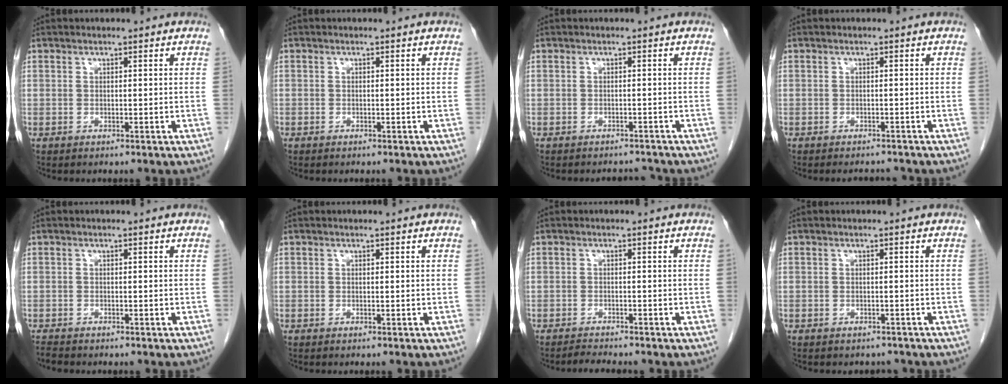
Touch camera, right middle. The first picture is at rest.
{"total": 0.0}
{"total": 2.3, "force": [-2.2, 0.3, -0.3], "torque": [0.006, -0.007, -0.030]}
{"total": 1.8, "force": [-1.8, 0.2, 0.1], "torque": [0.000, -0.008, -0.021]}
{"total": 1.4, "force": [-1.3, 0.4, 0.4], "torque": [-0.013, -0.004, -0.021]}
{"total": 0.0}
{"total": 1.8, "force": [-1.8, -0.3, 0.3], "torque": [-0.014, -0.011, -0.031]}
{"total": 2.8, "force": [-2.5, 1.2, 0.3], "torque": [-0.007, -0.001, -0.032]}